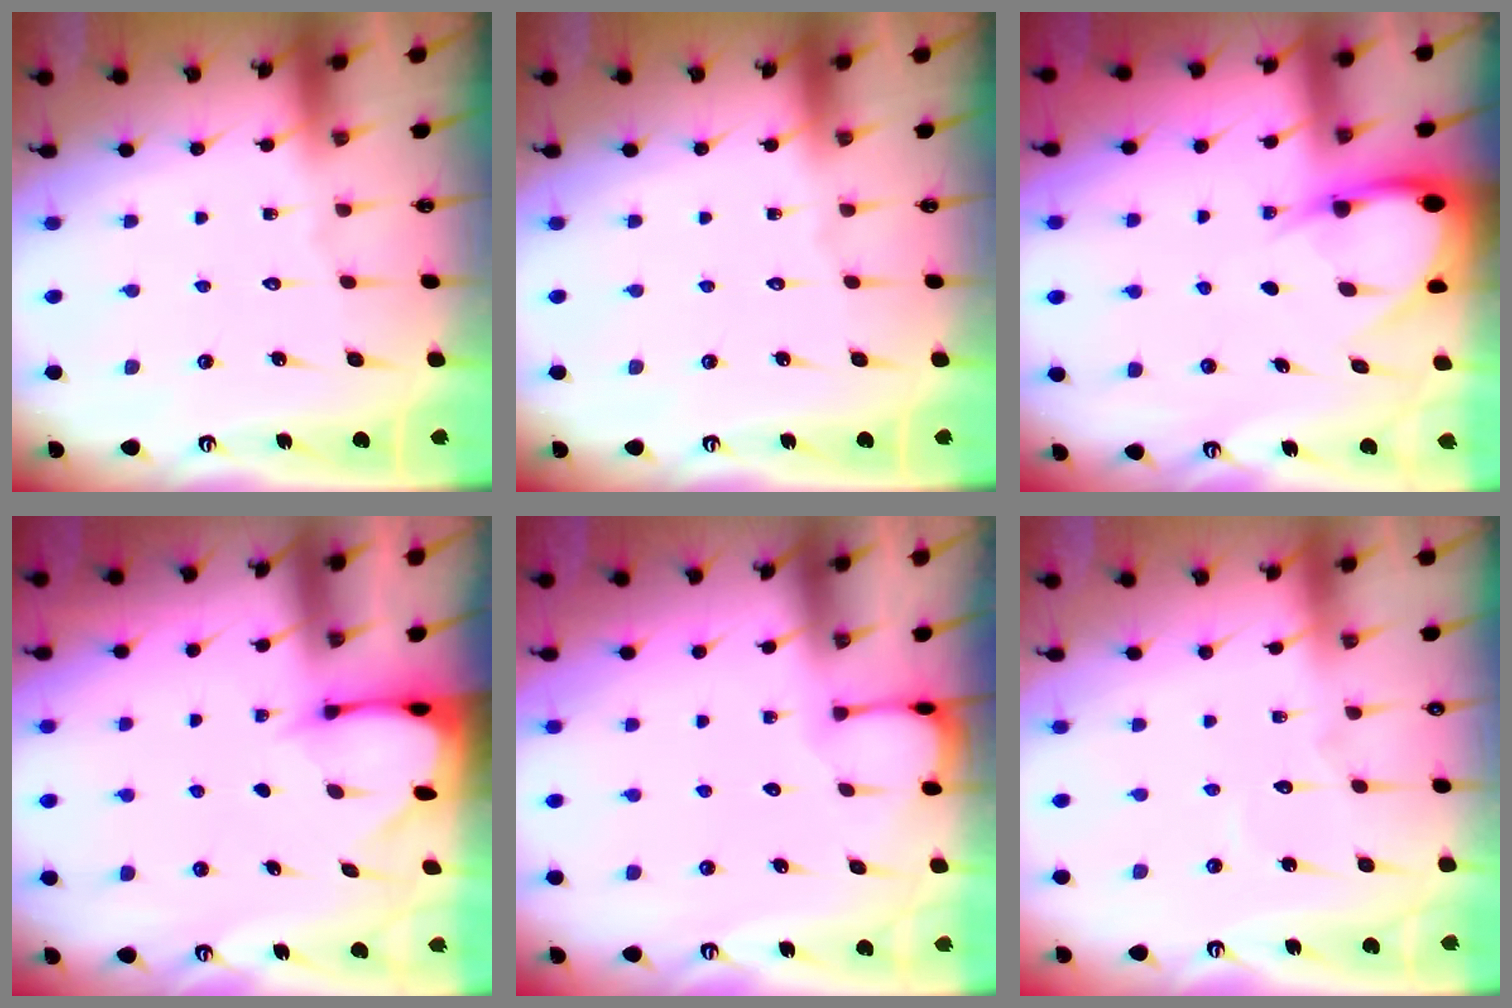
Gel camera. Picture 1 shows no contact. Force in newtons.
{"total": 0.0}
{"total": 6.3, "press": 6.3, "slide": 0.8}
{"total": 2.4, "press": 2.4, "slide": 0.3}
{"total": 1.9, "press": 1.9, "slide": 0.2}
{"total": 3.2, "press": 3.2, "slide": 0.2}